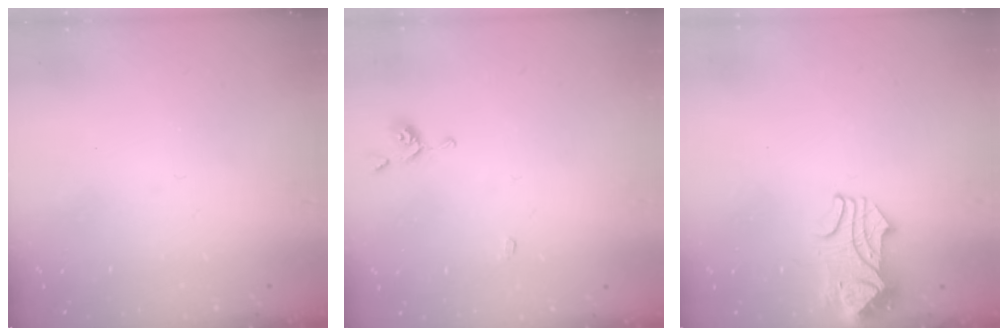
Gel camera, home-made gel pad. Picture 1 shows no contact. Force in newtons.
{"total": 0.9, "press": 0.8, "slide": 0.4}
{"total": 2.2, "press": 2.1, "slide": 0.6}